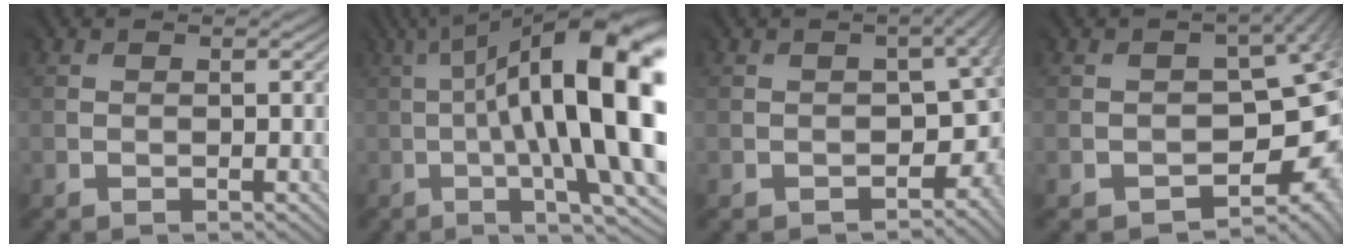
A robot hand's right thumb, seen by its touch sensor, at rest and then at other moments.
{"total": 19.2, "force": [0.9, 5.2, 18.5], "torque": [-0.250, 0.031, 0.022]}
{"total": 5.6, "force": [-2.7, 3.6, 3.4], "torque": [-0.028, -0.021, -0.022]}
{"total": 9.1, "force": [-3.4, 6.2, 5.8], "torque": [-0.038, -0.026, -0.028]}